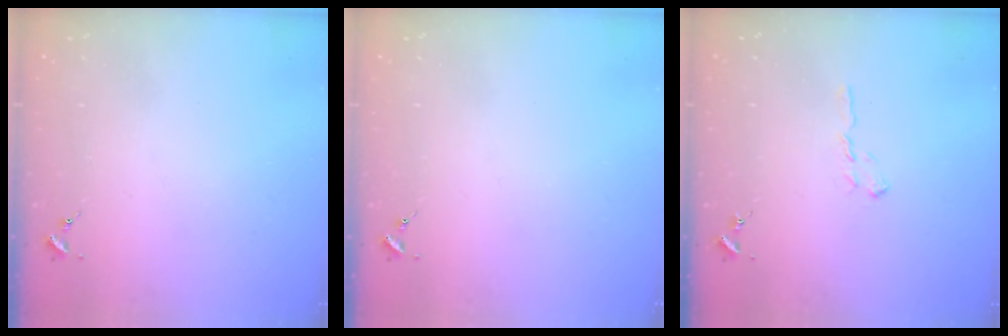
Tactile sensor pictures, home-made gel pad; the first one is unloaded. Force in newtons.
{"total": 0.0}
{"total": 5.5, "press": 5.5, "slide": 0.6}